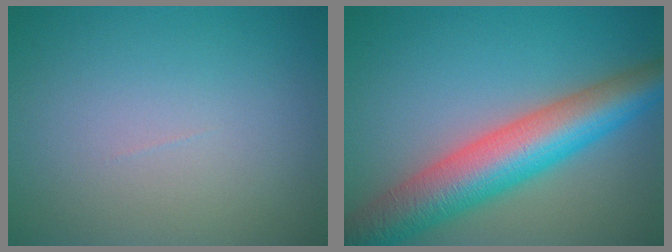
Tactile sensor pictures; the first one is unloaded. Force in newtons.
{"total": 9.5, "press": 9.5, "slide": 0.1}